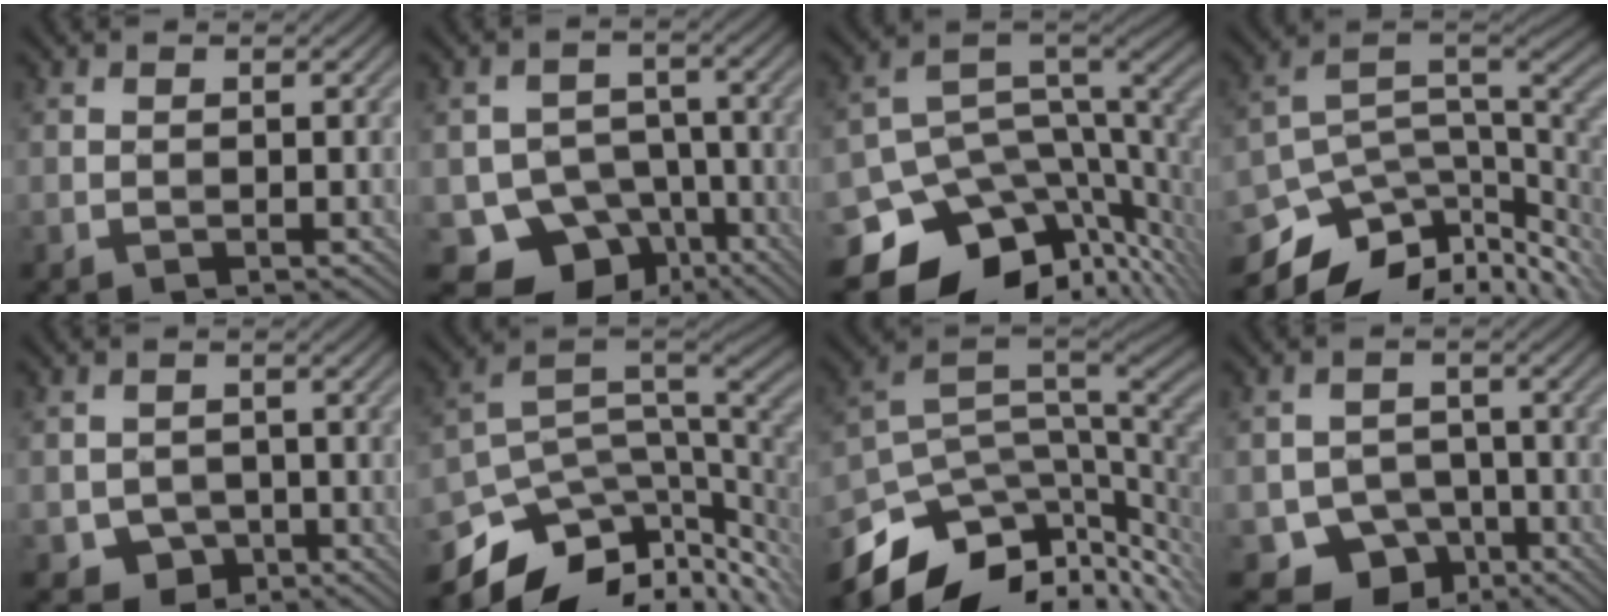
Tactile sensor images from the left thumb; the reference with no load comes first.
{"total": 10.9, "force": [-6.6, 8.0, 3.5], "torque": [-0.060, -0.016, -0.105]}
{"total": 12.7, "force": [-5.9, 8.2, 7.9], "torque": [-0.172, -0.034, -0.089]}
{"total": 11.7, "force": [-7.7, 5.8, 6.7], "torque": [-0.140, -0.013, -0.118]}
{"total": 3.9, "force": [-1.8, 3.2, 1.5], "torque": [-0.028, -0.011, -0.035]}
{"total": 11.2, "force": [-5.1, 6.3, 7.8], "torque": [-0.156, -0.023, -0.081]}
{"total": 11.9, "force": [-4.6, 6.5, 8.8], "torque": [-0.184, -0.026, -0.071]}
{"total": 7.1, "force": [-3.9, 5.4, 2.5], "torque": [-0.035, -0.013, -0.067]}